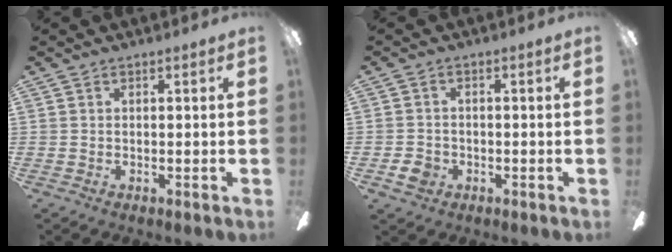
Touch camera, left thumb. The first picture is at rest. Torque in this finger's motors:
{"motor_torque": [-0.07, 0.08, -0.06, 0.05, 0.00]}